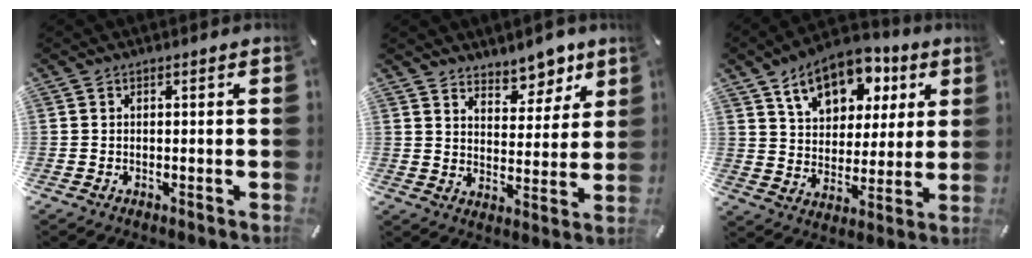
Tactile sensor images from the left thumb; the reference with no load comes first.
{"total": 7.8, "force": [6.7, 4.0, 0.5], "torque": [0.004, -0.060, 0.122]}
{"total": 14.4, "force": [8.5, 9.4, 7.0], "torque": [-0.119, -0.035, 0.154]}